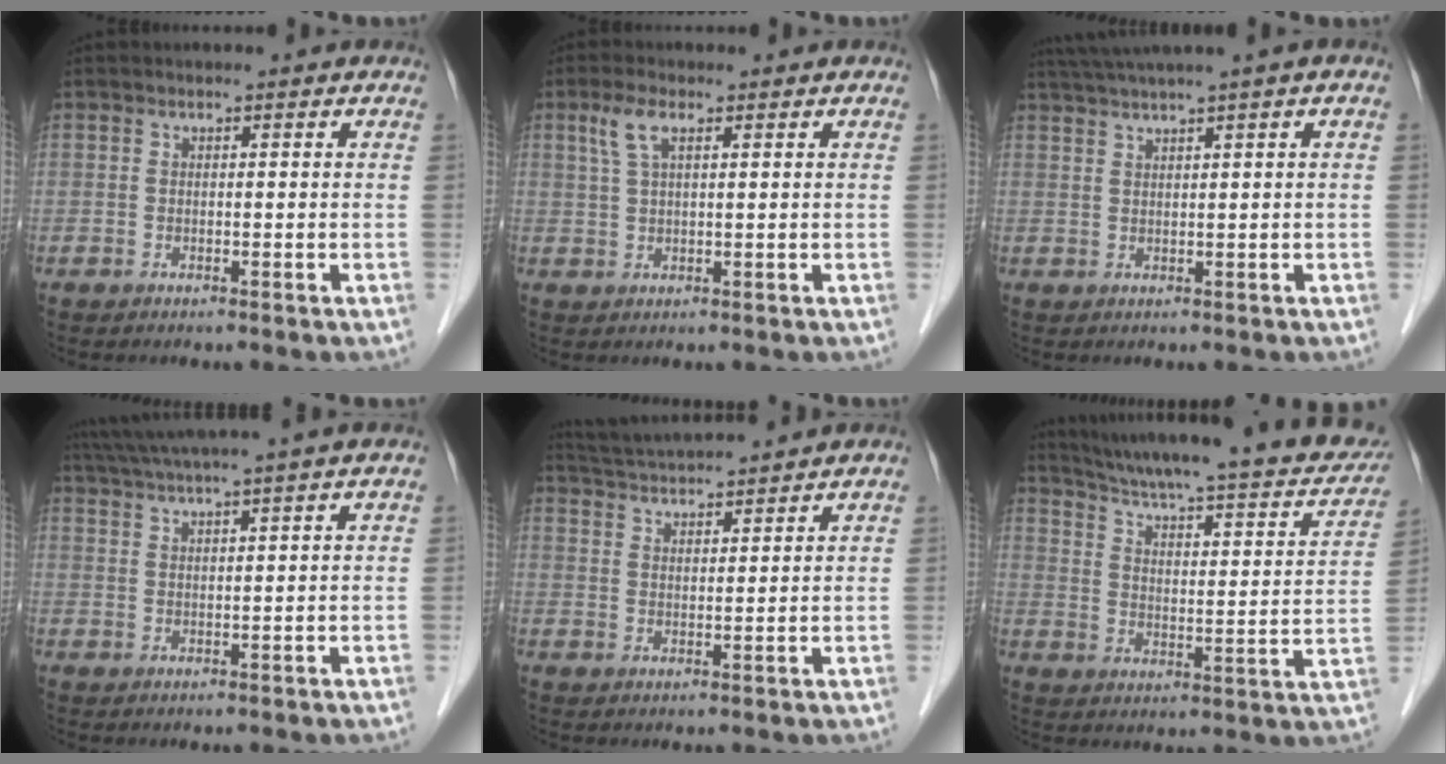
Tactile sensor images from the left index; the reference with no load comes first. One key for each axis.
{"total": 3.3, "fx": 1.6, "fy": 1.0, "fz": 2.7, "tx": -0.066, "ty": 0.013, "tz": 0.037}
{"total": 5.3, "fx": 3.6, "fy": -1.3, "fz": 3.6, "tx": -0.065, "ty": 0.025, "tz": 0.067}
{"total": 9.9, "fx": 8.4, "fy": -1.9, "fz": 4.9, "tx": -0.083, "ty": 0.022, "tz": 0.122}
{"total": 9.2, "fx": 8.7, "fy": -0.8, "fz": 2.8, "tx": -0.059, "ty": 0.024, "tz": 0.140}
{"total": 26.4, "fx": 22.4, "fy": 4.6, "fz": 13.3, "tx": -0.203, "ty": -0.021, "tz": 0.286}